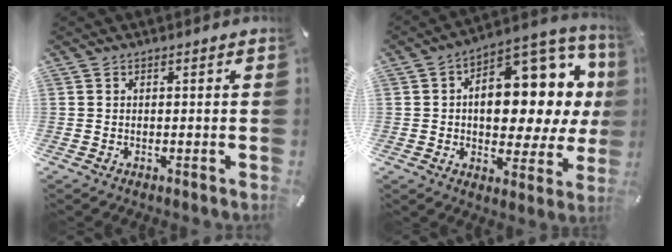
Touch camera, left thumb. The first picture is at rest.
{"total": 16.1, "force": [3.4, 9.9, 12.2], "torque": [-0.157, -0.039, 0.056]}